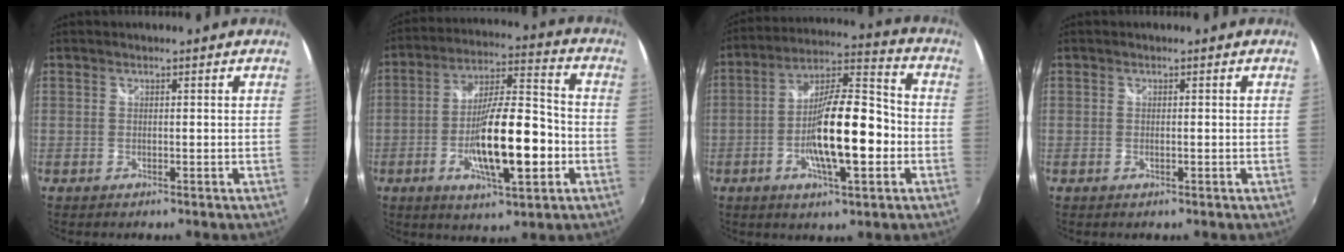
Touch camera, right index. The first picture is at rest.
{"total": 16.2, "force": [-4.6, 4.3, 15.0], "torque": [-0.266, 0.000, -0.075]}
{"total": 15.9, "force": [-3.9, 4.6, 14.8], "torque": [-0.258, 0.009, -0.067]}
{"total": 0.7, "force": [-0.2, 0.3, 0.6], "torque": [-0.013, -0.001, -0.003]}